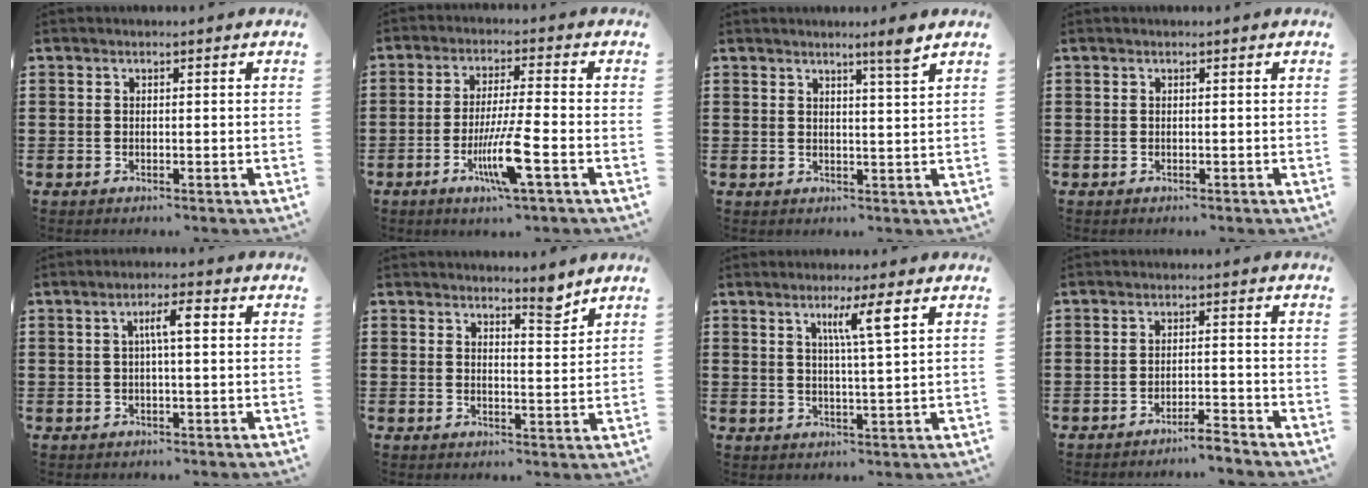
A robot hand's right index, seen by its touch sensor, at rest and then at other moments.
{"total": 8.6, "force": [-3.4, 0.5, 7.8], "torque": [-0.160, -0.019, -0.067]}
{"total": 3.6, "force": [2.7, -0.6, 2.2], "torque": [-0.040, -0.006, 0.045]}
{"total": 0.0}
{"total": 4.0, "force": [0.5, 0.7, 3.9], "torque": [-0.073, 0.007, 0.004]}
{"total": 4.2, "force": [3.8, 0.8, 1.7], "torque": [-0.032, -0.011, 0.066]}
{"total": 5.4, "force": [2.5, -0.1, 4.8], "torque": [-0.094, -0.003, 0.035]}
{"total": 2.9, "force": [-2.7, -0.3, 0.8], "torque": [-0.017, -0.001, -0.056]}